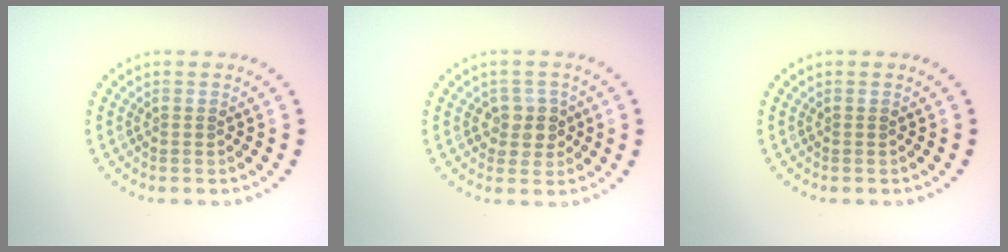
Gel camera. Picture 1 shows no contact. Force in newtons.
{"total": 2.2, "press": 2.1, "slide": 0.6}
{"total": 0.0}